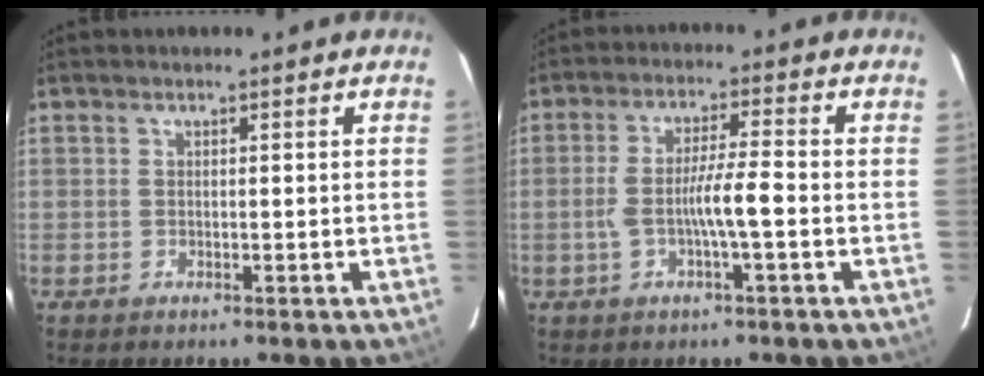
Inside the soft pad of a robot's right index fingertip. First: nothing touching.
{"total": 6.2, "force": [-1.4, 0.2, 6.0], "torque": [-0.118, 0.007, -0.025]}